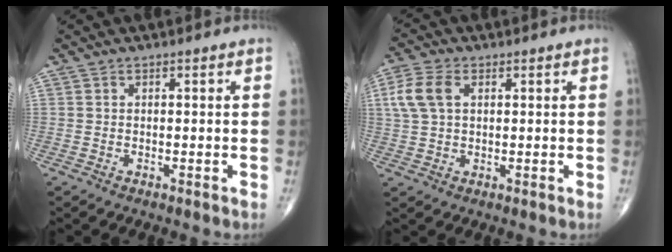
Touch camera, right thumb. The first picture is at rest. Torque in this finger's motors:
{"motor_torque": [-0.60, 0.71, 0.59, 0.18, 0.18]}